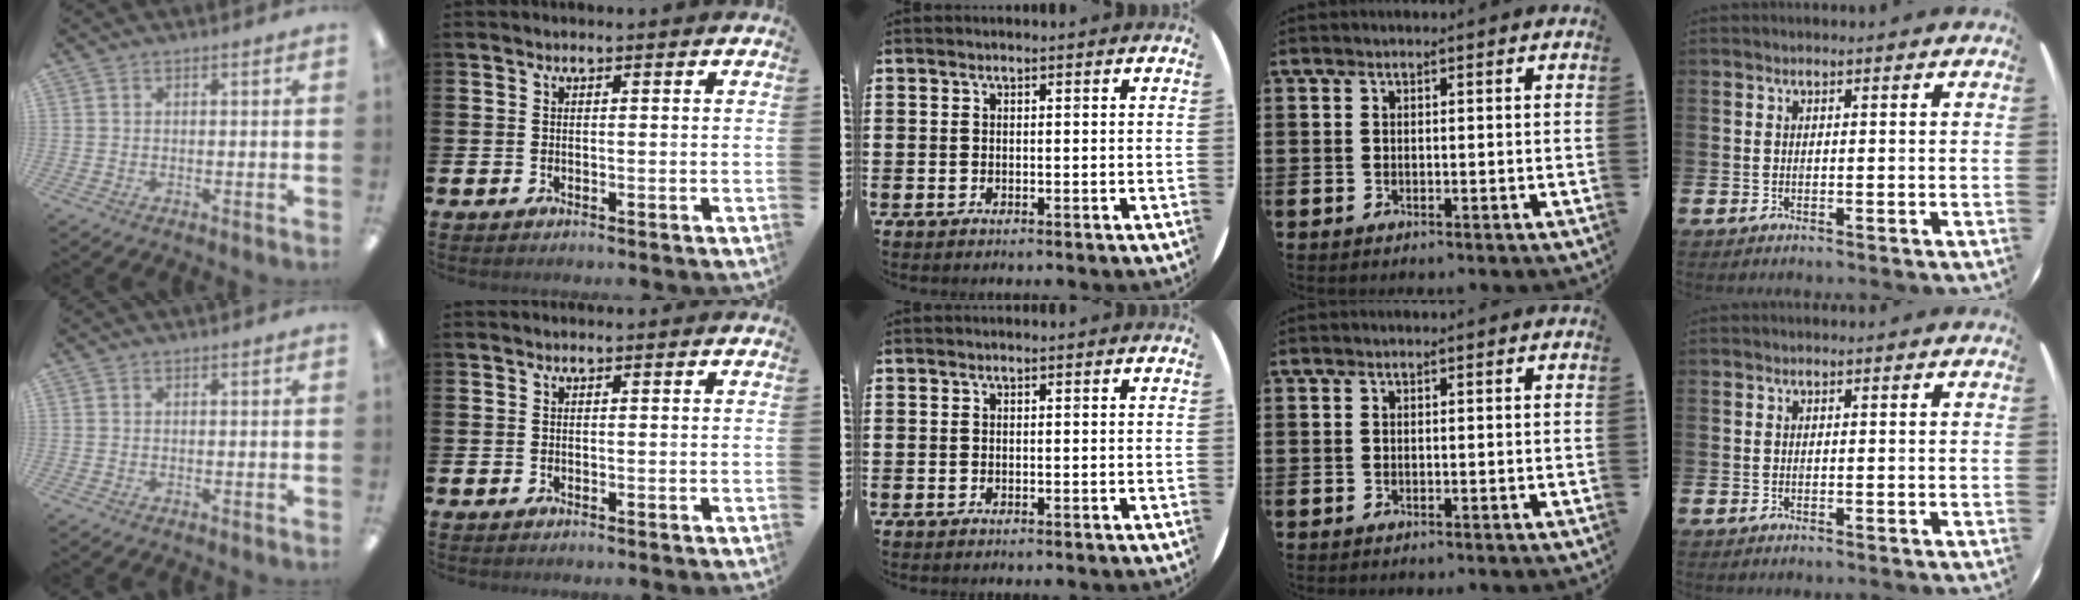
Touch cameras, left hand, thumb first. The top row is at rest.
{}